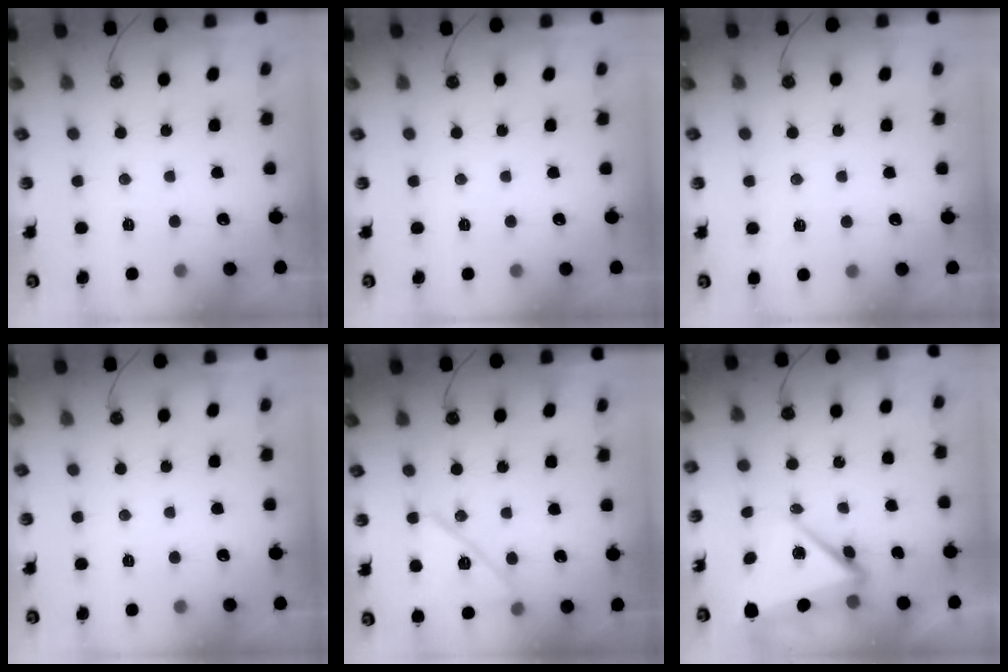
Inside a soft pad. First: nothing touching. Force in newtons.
{"total": 0.0}
{"total": 3.6, "press": 2.8, "slide": 2.4}
{"total": 0.0}
{"total": 13.4, "press": 13.4, "slide": 0.7}
{"total": 8.3, "press": 8.1, "slide": 1.6}